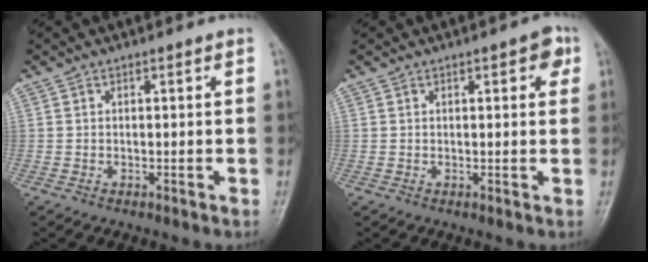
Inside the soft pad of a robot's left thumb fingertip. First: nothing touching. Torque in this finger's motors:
{"motor_torque": [-0.19, 0.07, -0.01, 0.32, 0.05]}